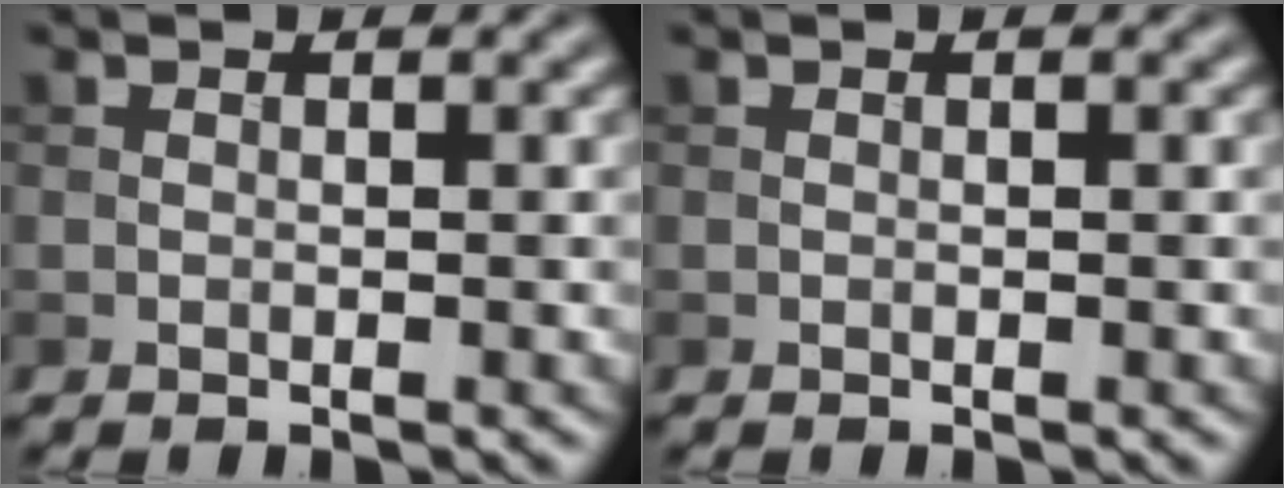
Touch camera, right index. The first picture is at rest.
{"total": 0.0}